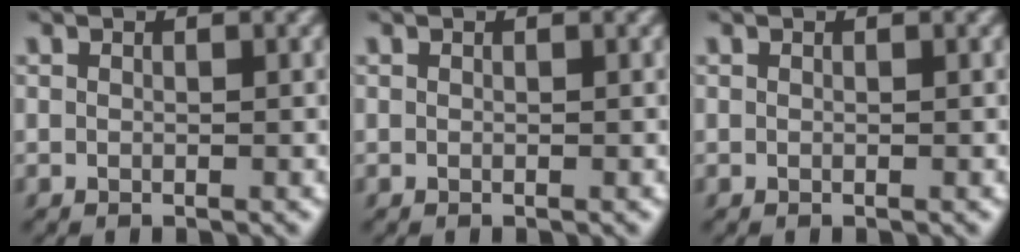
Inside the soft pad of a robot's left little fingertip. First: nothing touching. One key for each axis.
{"total": 0.0}
{"total": 0.0}